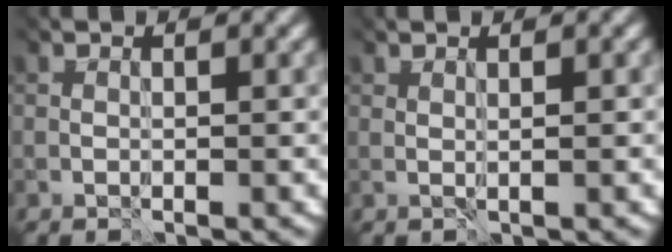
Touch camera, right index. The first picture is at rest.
{"total": 1.7, "force": [1.3, 0.6, 0.9], "torque": [-0.007, 0.016, 0.015]}